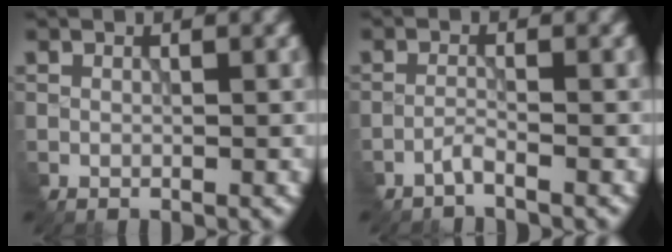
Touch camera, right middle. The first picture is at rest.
{"total": 1.1, "force": [-1.1, -0.1, 0.3], "torque": [-0.009, 0.010, -0.030]}